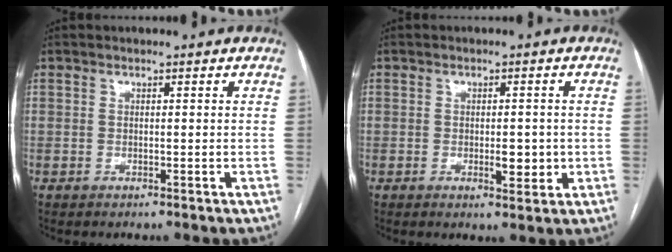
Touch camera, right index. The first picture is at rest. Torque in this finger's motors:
{"motor_torque": [0.80, 0.86, 0.01, 0.08]}